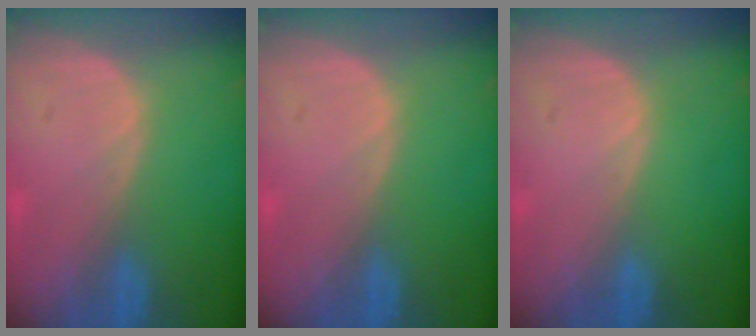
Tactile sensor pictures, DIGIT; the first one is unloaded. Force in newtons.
{"total": 0.0}
{"total": 0.0}